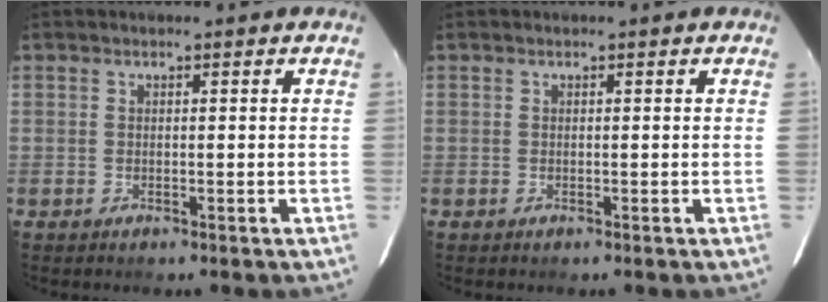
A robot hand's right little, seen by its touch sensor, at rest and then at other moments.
{"total": 0.0}